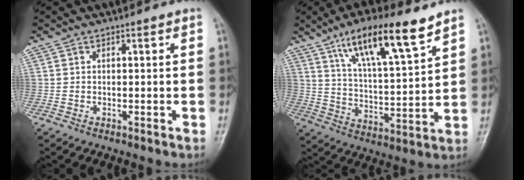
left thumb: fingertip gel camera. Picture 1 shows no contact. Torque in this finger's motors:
{"motor_torque": [0.99, 0.94, 1.53, -1.24, 0.16]}